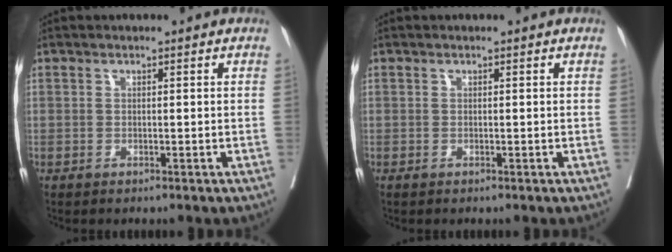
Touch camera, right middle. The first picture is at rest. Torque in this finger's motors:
{"motor_torque": [-0.09, 0.09, -0.01, 0.00]}